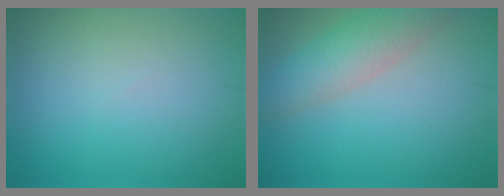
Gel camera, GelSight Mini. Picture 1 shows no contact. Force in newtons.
{"total": 4.3, "press": 4.3, "slide": 0.1}